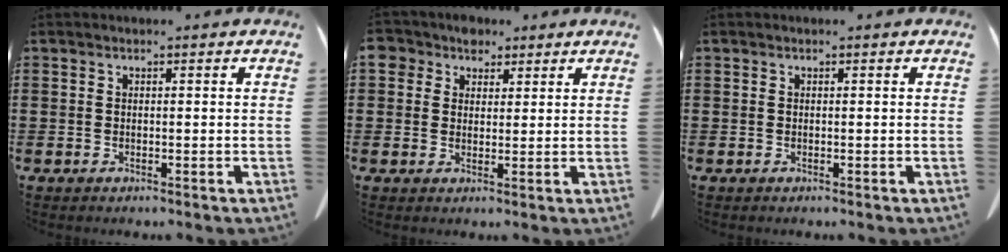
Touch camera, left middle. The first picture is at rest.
{"total": 4.1, "force": [2.6, 3.0, 1.0], "torque": [-0.030, 0.007, 0.047]}
{"total": 0.0}